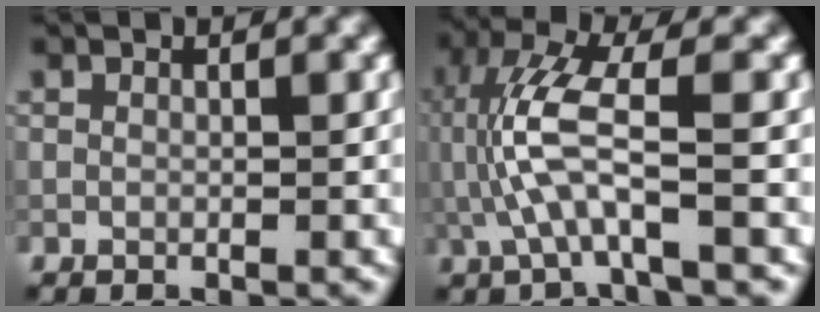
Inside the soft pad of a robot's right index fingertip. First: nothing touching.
{"total": 5.6, "force": [-0.7, 1.2, 5.4], "torque": [-0.127, 0.011, -0.013]}